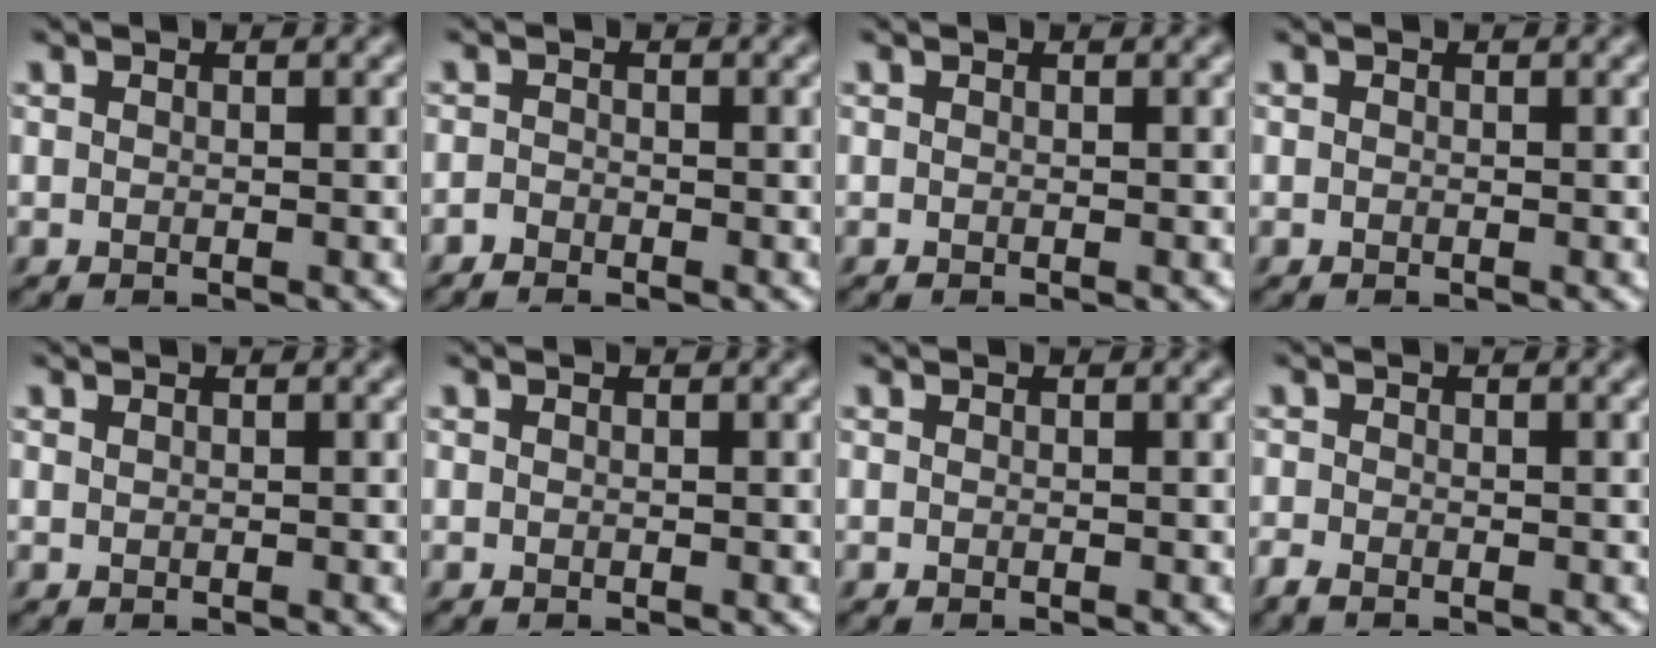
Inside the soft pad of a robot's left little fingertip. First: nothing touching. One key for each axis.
{"total": 1.0, "fx": -0.9, "fy": 0.3, "fz": 0.1, "tx": -0.001, "ty": 0.002, "tz": -0.021}
{"total": 0.0}
{"total": 0.0}
{"total": 0.0}
{"total": 0.0}
{"total": 0.0}
{"total": 1.2, "fx": -0.9, "fy": 0.5, "fz": 0.6, "tx": -0.014, "ty": 0.000, "tz": -0.021}